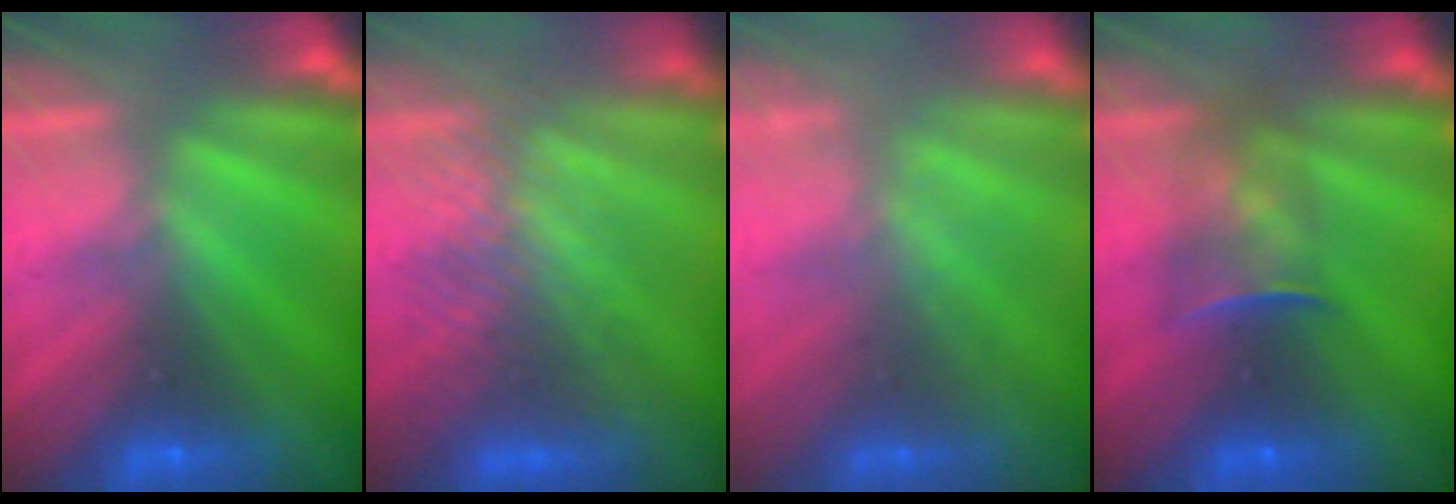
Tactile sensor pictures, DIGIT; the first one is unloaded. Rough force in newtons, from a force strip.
{"total": 3.3}
{"total": 2.1}
{"total": 7.3}